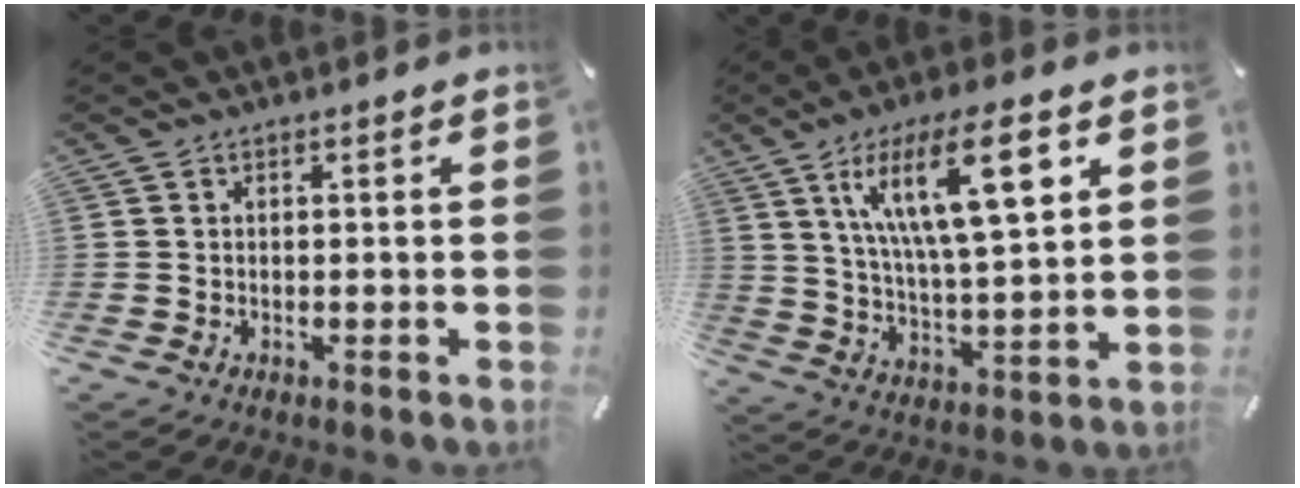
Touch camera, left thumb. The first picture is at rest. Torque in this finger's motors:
{"motor_torque": [2.49, 2.52, 1.42, -1.35, 0.26]}